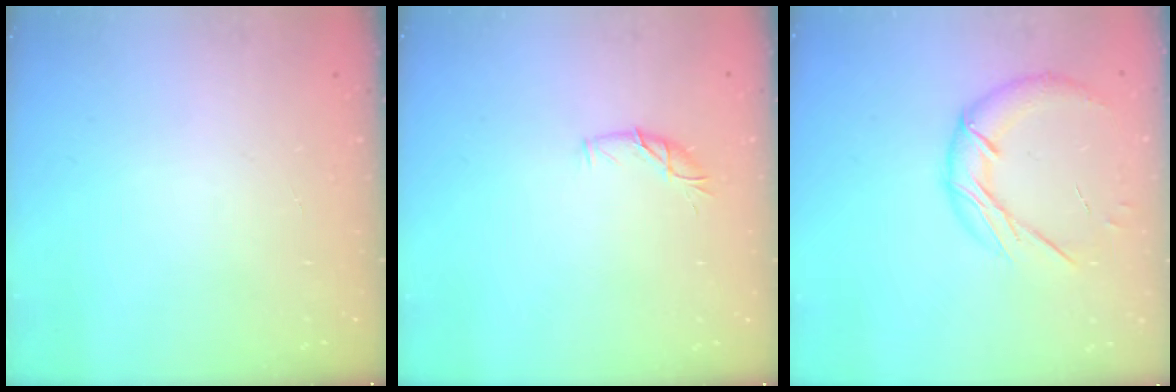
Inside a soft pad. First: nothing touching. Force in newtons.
{"total": 6.1, "press": 6.1, "slide": 0.6}
{"total": 13.0, "press": 12.9, "slide": 1.2}